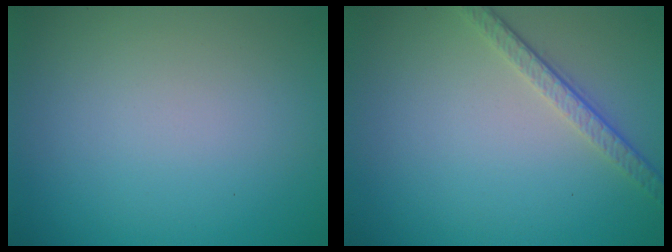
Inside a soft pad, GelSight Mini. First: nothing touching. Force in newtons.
{"total": 3.1, "press": 2.3, "slide": 2.1}